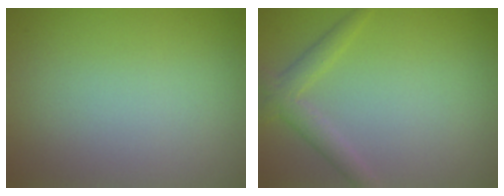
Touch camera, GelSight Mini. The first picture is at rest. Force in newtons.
{"total": 2.3, "press": 2.3, "slide": 0.2}